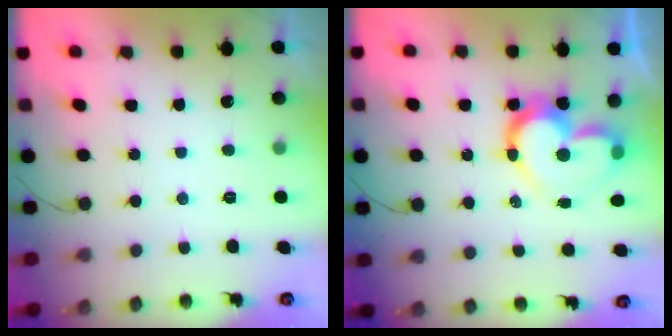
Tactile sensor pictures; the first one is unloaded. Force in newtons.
{"total": 14.6, "press": 14.6, "slide": 1.3}